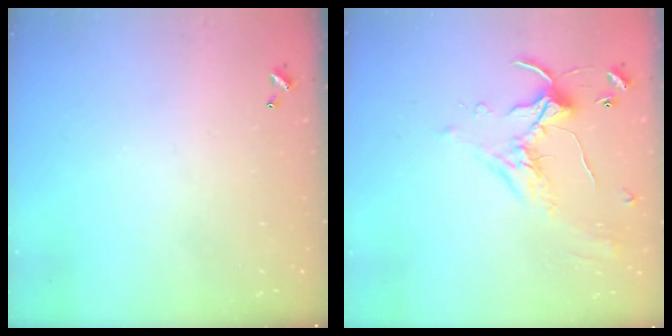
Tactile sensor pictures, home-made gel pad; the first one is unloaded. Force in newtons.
{"total": 1.2, "press": 0.6, "slide": 1.1}